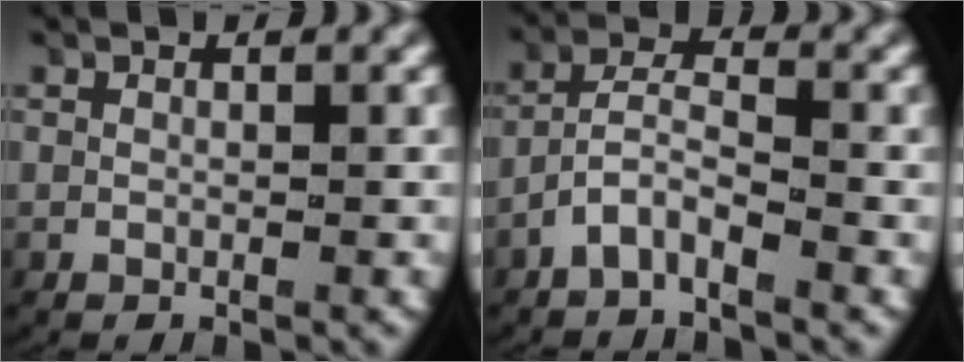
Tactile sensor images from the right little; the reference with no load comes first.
{"total": 3.6, "force": [-2.4, 1.8, 2.0], "torque": [-0.049, -0.005, -0.046]}